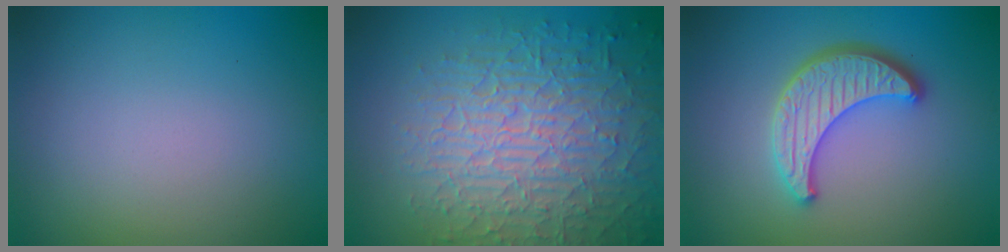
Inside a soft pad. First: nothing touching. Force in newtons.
{"total": 9.0, "press": 6.3, "slide": 6.4}
{"total": 4.3, "press": 3.9, "slide": 2.0}